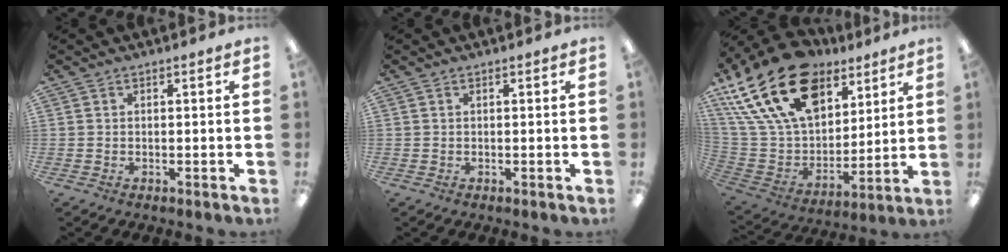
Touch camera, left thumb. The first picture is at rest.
{"total": 0.0}
{"total": 26.8, "force": [14.8, 16.0, 15.6], "torque": [-0.311, -0.074, 0.272]}